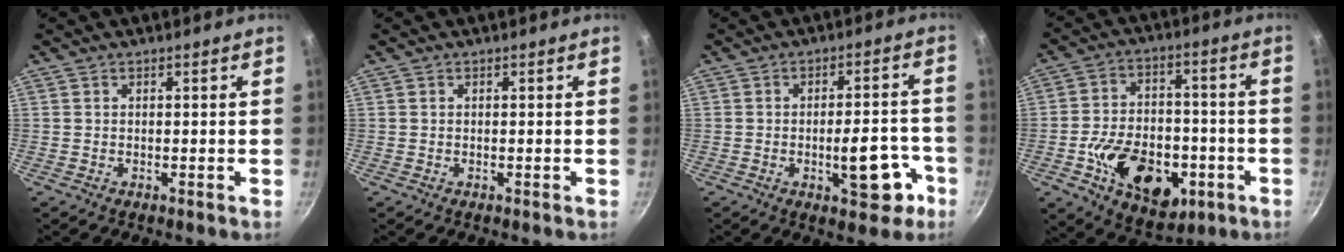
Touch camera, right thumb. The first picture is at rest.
{"total": 0.0}
{"total": 10.2, "force": [-4.0, 4.4, 8.3], "torque": [-0.078, 0.030, -0.048]}
{"total": 18.5, "force": [-6.2, 12.2, 12.5], "torque": [-0.168, 0.032, -0.085]}